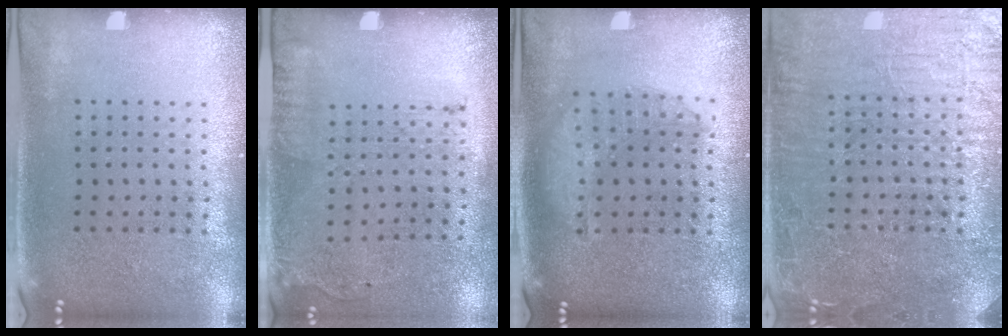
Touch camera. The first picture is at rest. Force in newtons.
{"total": 1.7, "press": 1.1, "slide": 1.3}
{"total": 1.4, "press": 1.3, "slide": 0.3}
{"total": 5.1, "press": 5.0, "slide": 0.8}